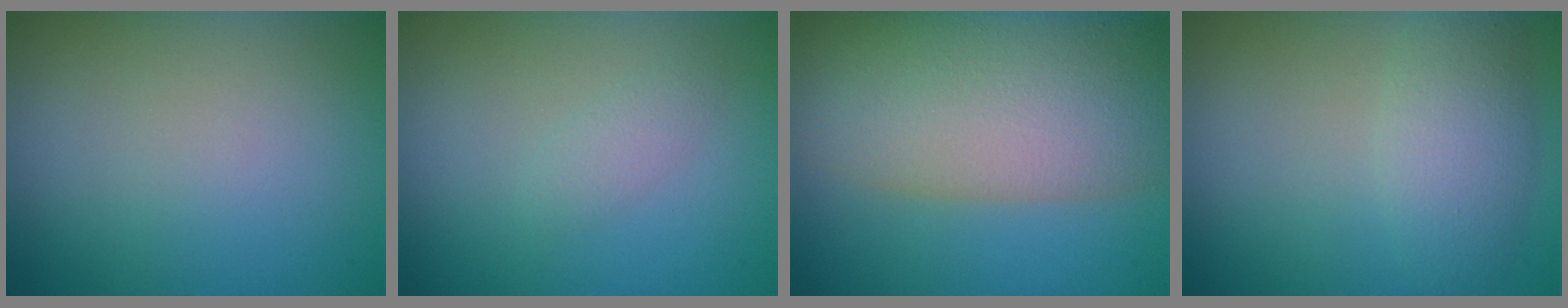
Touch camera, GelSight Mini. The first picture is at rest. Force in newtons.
{"total": 1.0, "press": 1.0, "slide": 0.1}
{"total": 11.4, "press": 11.4, "slide": 1.0}
{"total": 3.4, "press": 3.4, "slide": 0.1}